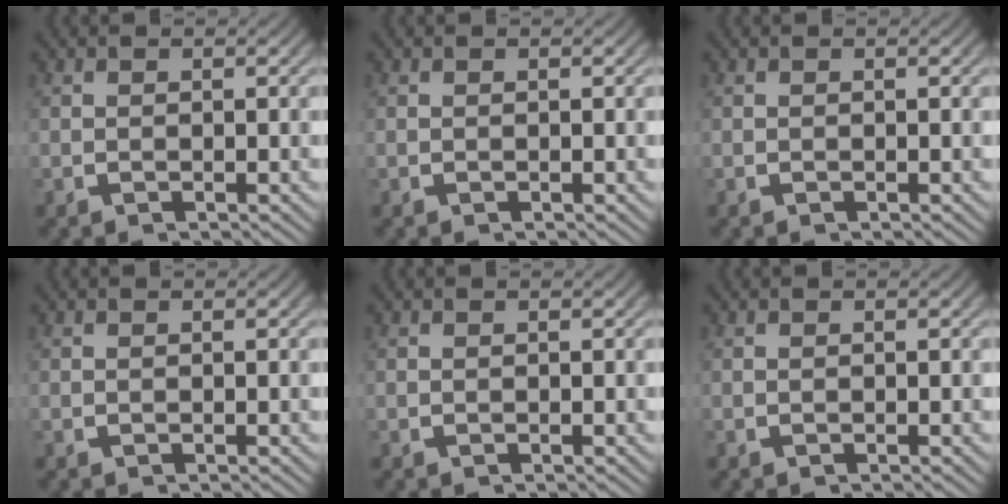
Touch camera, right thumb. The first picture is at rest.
{"total": 0.0}
{"total": 0.0}
{"total": 0.0}
{"total": 0.0}
{"total": 0.0}